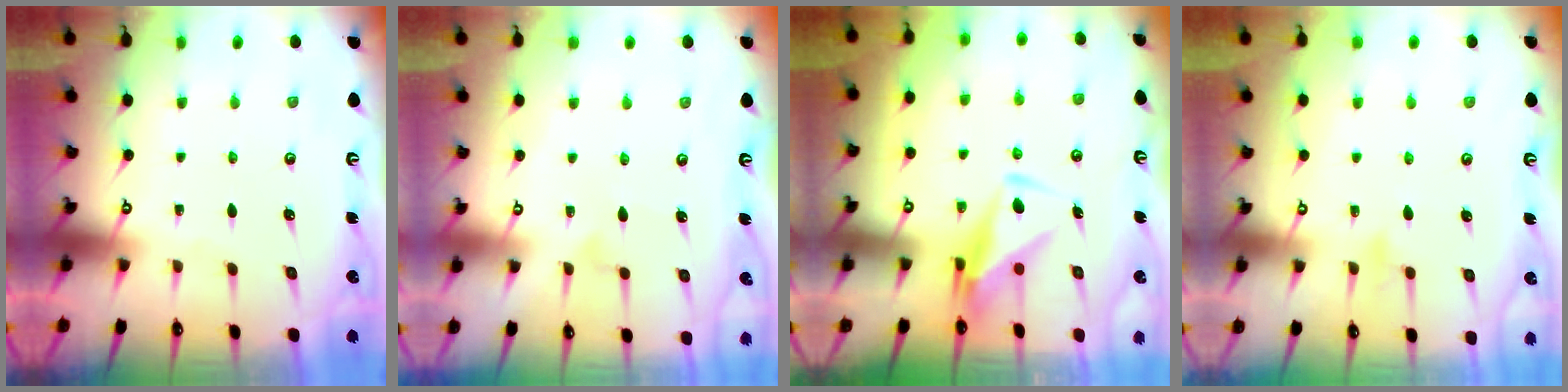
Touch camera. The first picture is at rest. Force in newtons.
{"total": 5.9, "press": 5.9, "slide": 0.4}
{"total": 9.9, "press": 9.9, "slide": 0.6}
{"total": 7.7, "press": 7.7, "slide": 0.5}